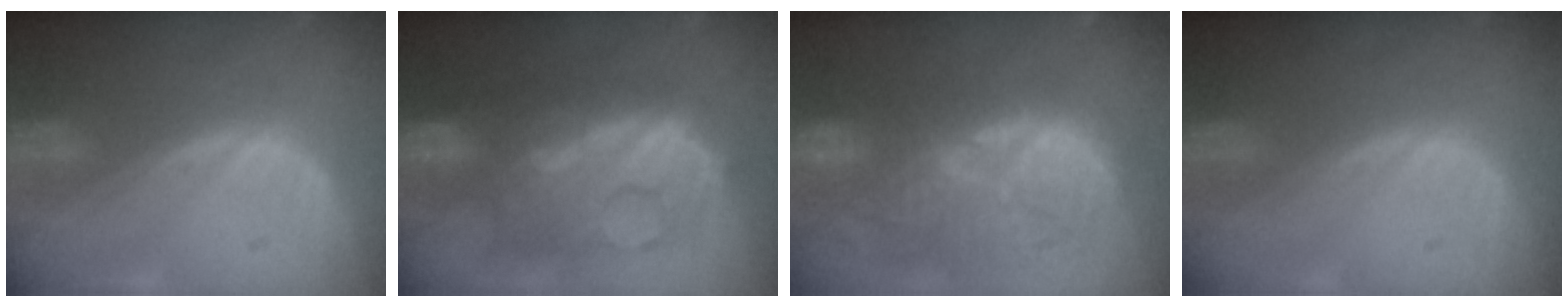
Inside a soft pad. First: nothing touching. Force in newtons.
{"total": 11.9, "press": 11.8, "slide": 1.3}
{"total": 12.6, "press": 12.0, "slide": 4.1}
{"total": 0.0}